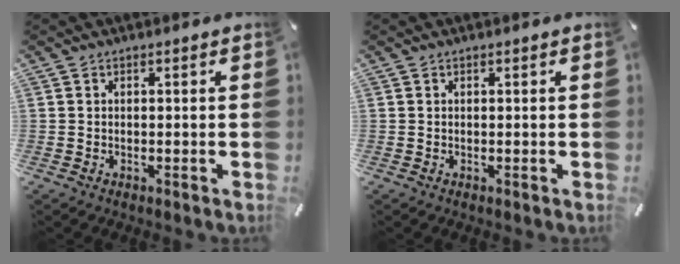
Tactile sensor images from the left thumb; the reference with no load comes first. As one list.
[{"total": 0.0}]